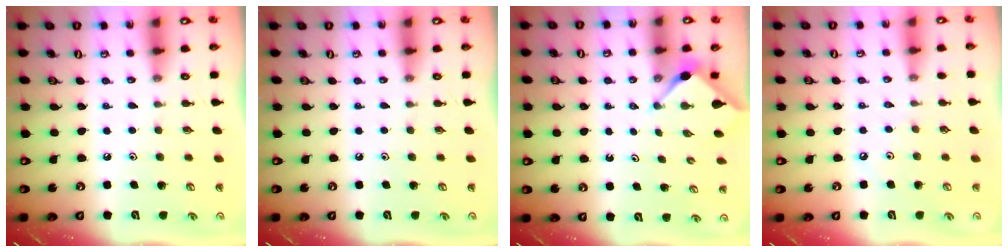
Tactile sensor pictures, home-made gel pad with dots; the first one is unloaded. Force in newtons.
{"total": 0.0}
{"total": 2.9, "press": 2.8, "slide": 0.3}
{"total": 1.2, "press": 1.1, "slide": 0.4}